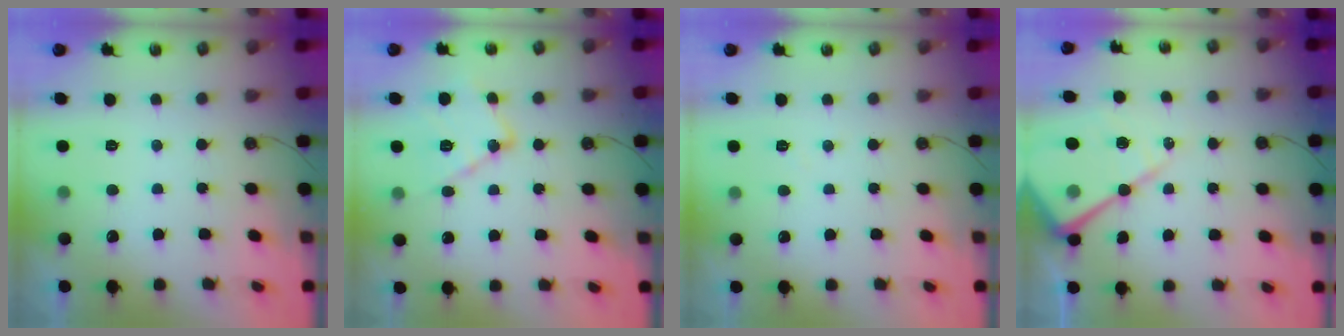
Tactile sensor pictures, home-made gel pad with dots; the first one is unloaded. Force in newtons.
{"total": 12.1, "press": 12.1, "slide": 0.8}
{"total": 3.0, "press": 3.0, "slide": 0.5}
{"total": 15.8, "press": 15.7, "slide": 1.5}